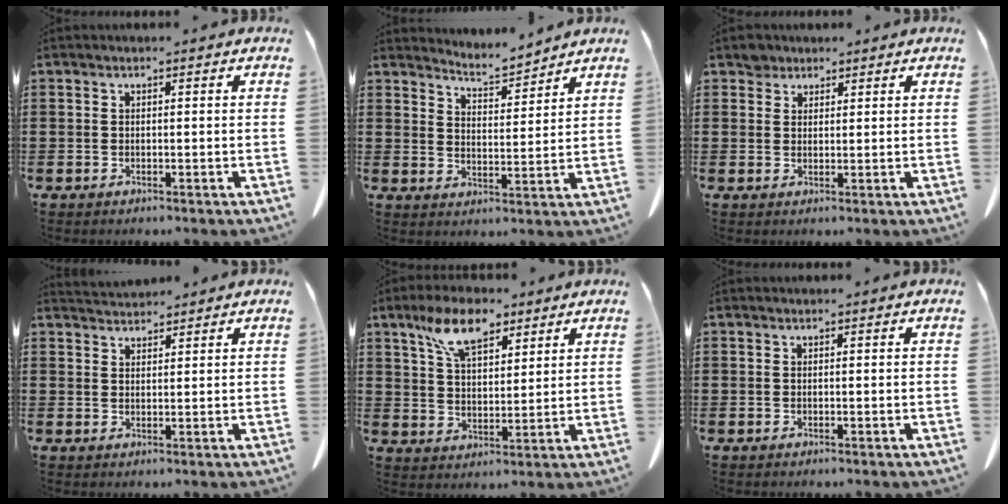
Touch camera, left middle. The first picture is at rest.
{"total": 4.5, "force": [4.5, -0.1, 0.2], "torque": [-0.021, -0.030, 0.079]}
{"total": 2.3, "force": [1.9, 1.2, 0.2], "torque": [-0.003, 0.001, 0.037]}
{"total": 2.4, "force": [2.4, 0.3, -0.1], "torque": [-0.006, -0.003, 0.046]}
{"total": 9.0, "force": [6.1, 3.8, 5.3], "torque": [-0.113, -0.001, 0.110]}
{"total": 0.0}